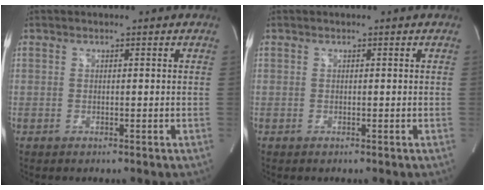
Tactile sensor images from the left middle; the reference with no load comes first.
{"total": 0.0}